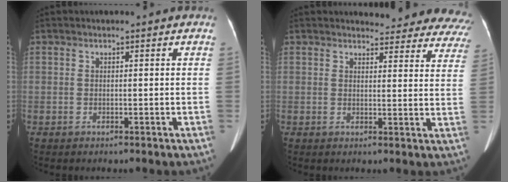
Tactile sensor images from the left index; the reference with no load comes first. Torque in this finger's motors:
{"motor_torque": [-0.68, -0.38, -0.39, -0.08]}